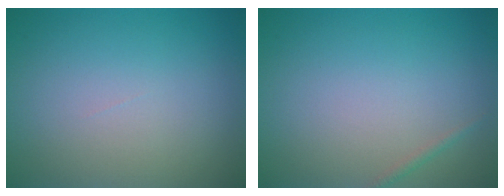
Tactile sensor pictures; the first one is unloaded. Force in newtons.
{"total": 0.6, "press": 0.6, "slide": 0.0}